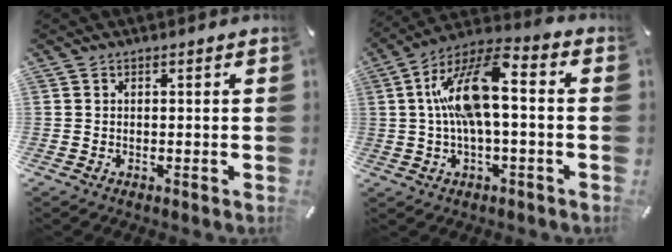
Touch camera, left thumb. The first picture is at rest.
{"total": 15.3, "force": [1.0, 6.3, 13.9], "torque": [-0.273, 0.011, 0.019]}